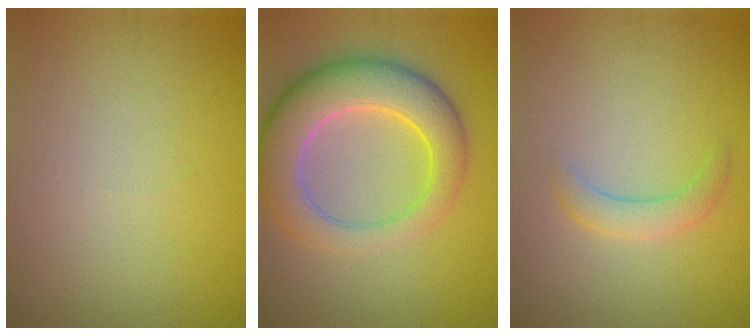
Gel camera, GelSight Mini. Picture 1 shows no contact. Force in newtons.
{"total": 7.7, "press": 7.7, "slide": 0.5}
{"total": 2.0, "press": 2.0, "slide": 0.0}